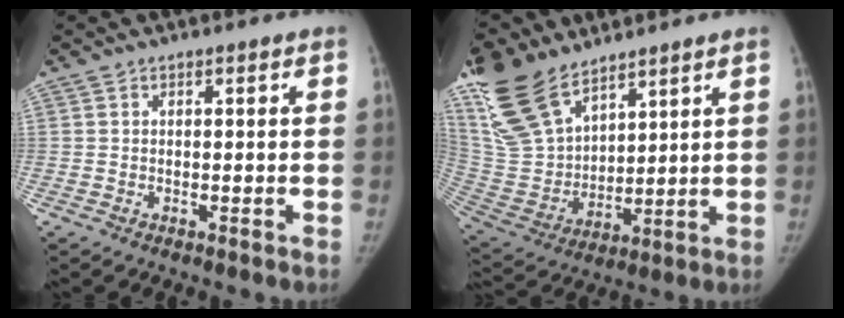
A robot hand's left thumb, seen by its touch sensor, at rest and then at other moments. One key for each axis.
{"total": 19.7, "fx": 13.4, "fy": 9.8, "fz": 10.6, "tx": -0.211, "ty": -0.042, "tz": 0.270}